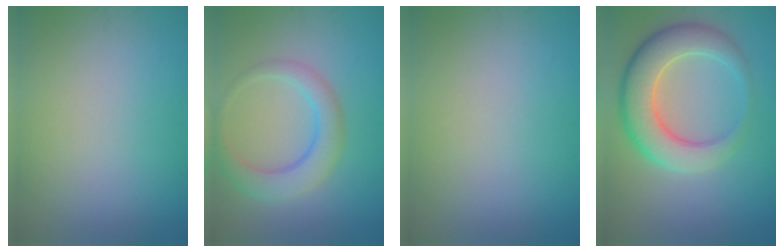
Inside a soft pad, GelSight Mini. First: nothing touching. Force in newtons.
{"total": 3.9, "press": 3.9, "slide": 0.1}
{"total": 0.0}
{"total": 7.1, "press": 7.1, "slide": 0.5}